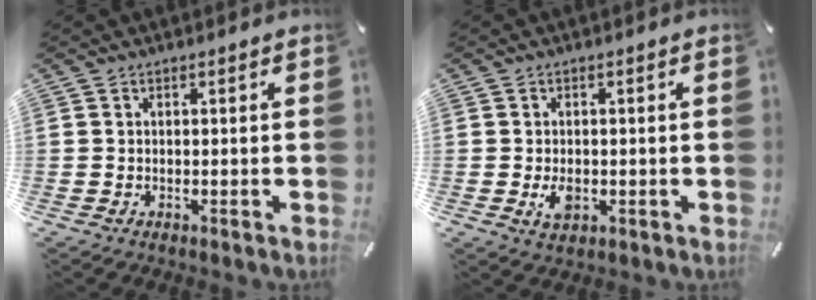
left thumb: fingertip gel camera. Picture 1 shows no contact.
{"total": 3.6, "force": [-0.7, 2.4, 2.6], "torque": [-0.051, -0.004, -0.015]}